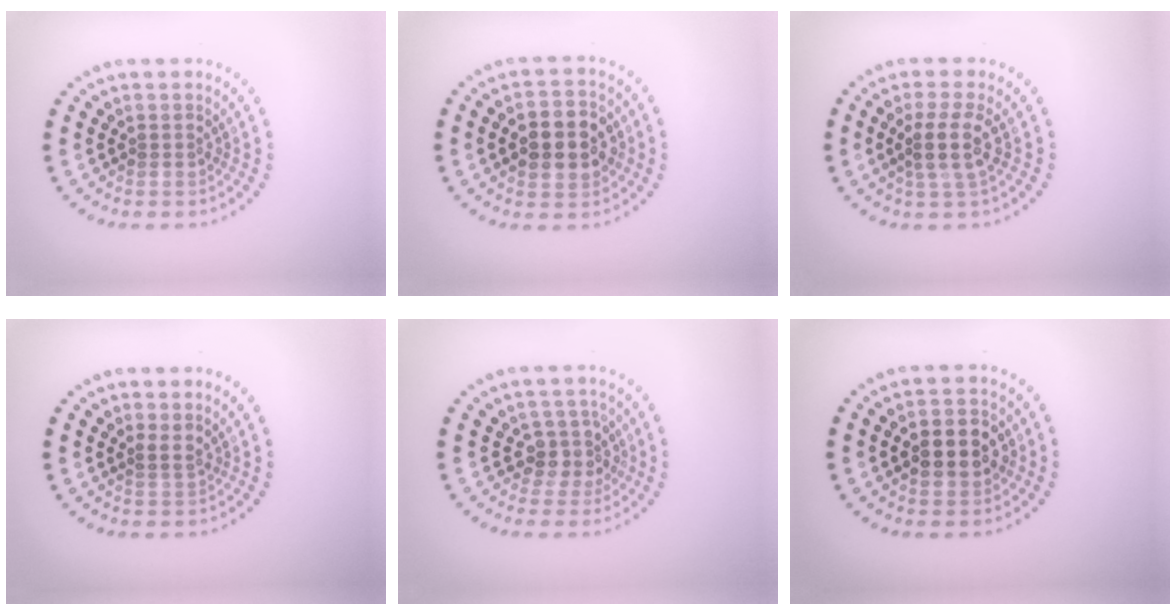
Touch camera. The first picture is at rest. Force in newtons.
{"total": 5.1, "press": 5.1, "slide": 0.4}
{"total": 3.0, "press": 2.4, "slide": 1.7}
{"total": 1.0, "press": 0.6, "slide": 0.8}
{"total": 3.0, "press": 2.4, "slide": 1.8}
{"total": 4.5, "press": 4.5, "slide": 0.2}